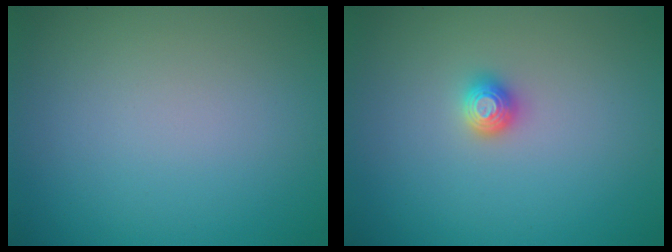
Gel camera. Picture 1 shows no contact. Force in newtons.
{"total": 1.3, "press": 1.2, "slide": 0.4}